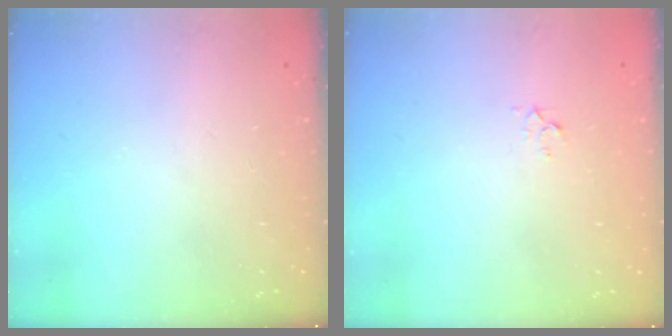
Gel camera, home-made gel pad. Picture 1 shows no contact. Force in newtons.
{"total": 2.3, "press": 2.3, "slide": 0.2}